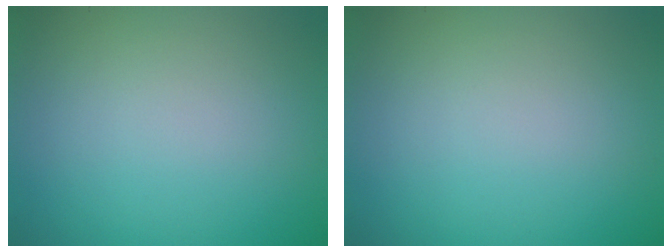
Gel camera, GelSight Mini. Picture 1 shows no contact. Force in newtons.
{"total": 0.0}